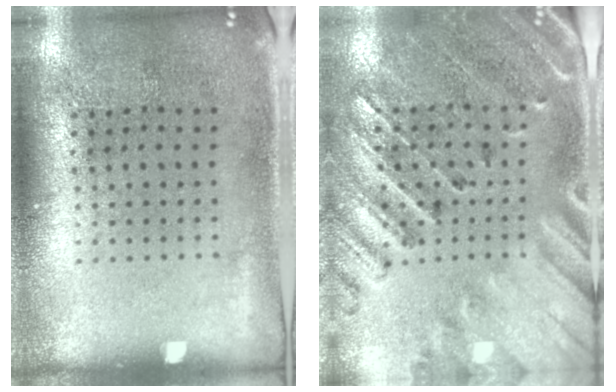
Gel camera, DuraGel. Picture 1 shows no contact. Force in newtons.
{"total": 2.6, "press": 2.4, "slide": 1.1}